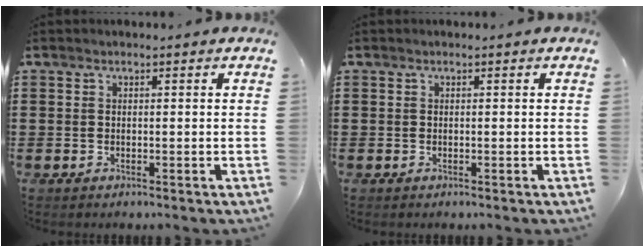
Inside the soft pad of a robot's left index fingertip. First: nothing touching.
{"total": 0.0}